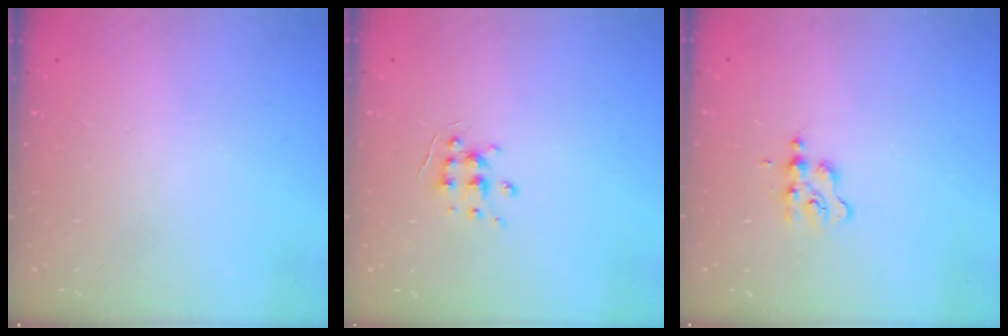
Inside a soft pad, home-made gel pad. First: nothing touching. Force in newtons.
{"total": 5.7, "press": 5.7, "slide": 0.5}
{"total": 2.4, "press": 2.4, "slide": 0.3}